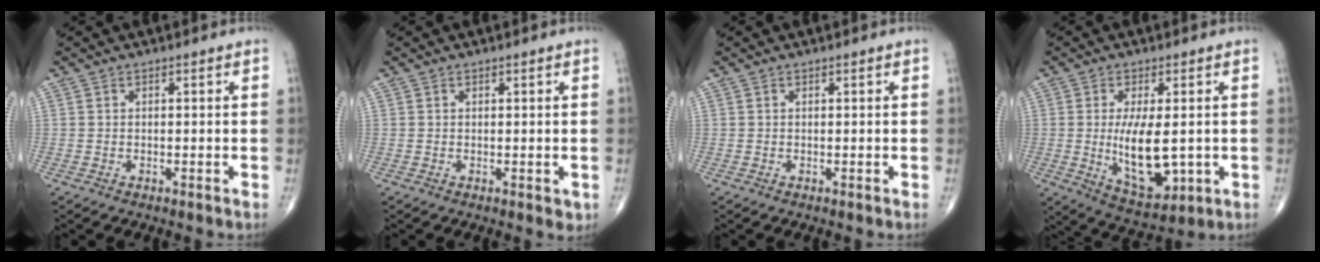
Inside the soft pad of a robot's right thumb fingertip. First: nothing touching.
{"total": 1.0, "force": [0.0, 0.6, 0.8], "torque": [-0.008, -0.003, 0.001]}
{"total": 0.0}
{"total": 12.1, "force": [-0.7, 5.3, 10.8], "torque": [-0.173, -0.022, 0.004]}